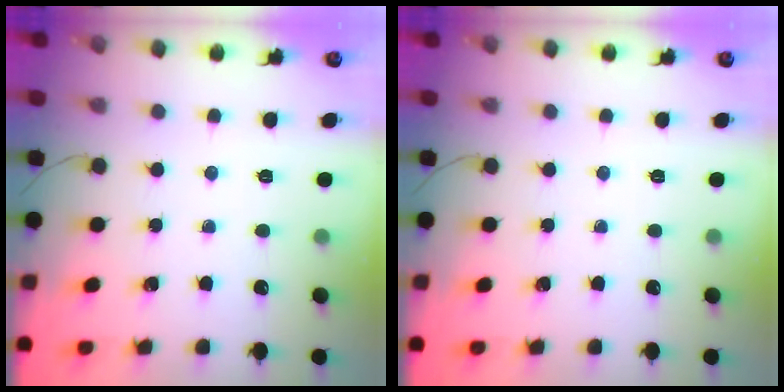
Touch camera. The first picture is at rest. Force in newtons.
{"total": 0.0}